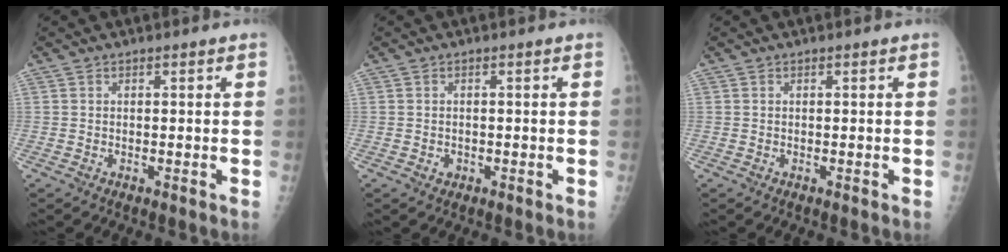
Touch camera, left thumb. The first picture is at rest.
{"total": 1.2, "force": [-0.4, 1.1, 0.2], "torque": [0.008, 0.004, -0.006]}
{"total": 0.0}